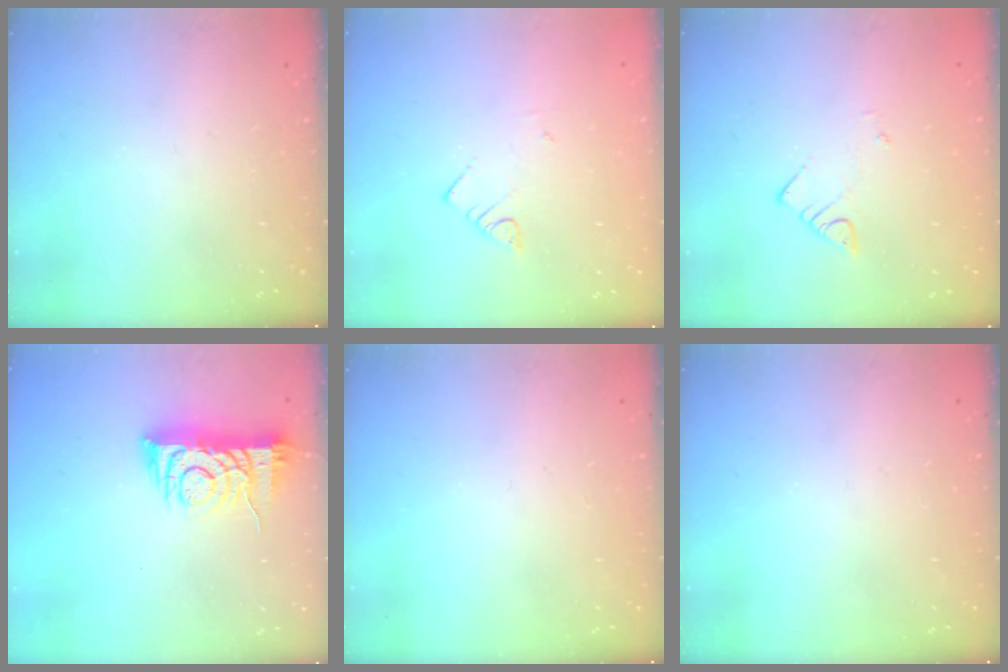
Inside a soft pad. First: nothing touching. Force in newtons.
{"total": 3.1, "press": 3.1, "slide": 0.2}
{"total": 2.6, "press": 2.6, "slide": 0.2}
{"total": 8.6, "press": 8.5, "slide": 1.2}
{"total": 0.0}
{"total": 0.0}